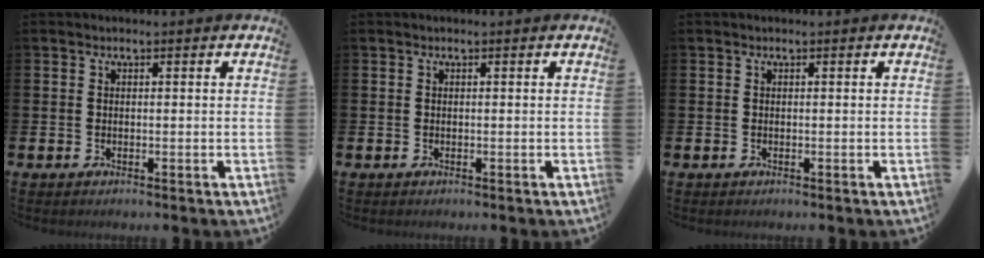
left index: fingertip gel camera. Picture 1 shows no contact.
{"total": 0.0}
{"total": 0.0}